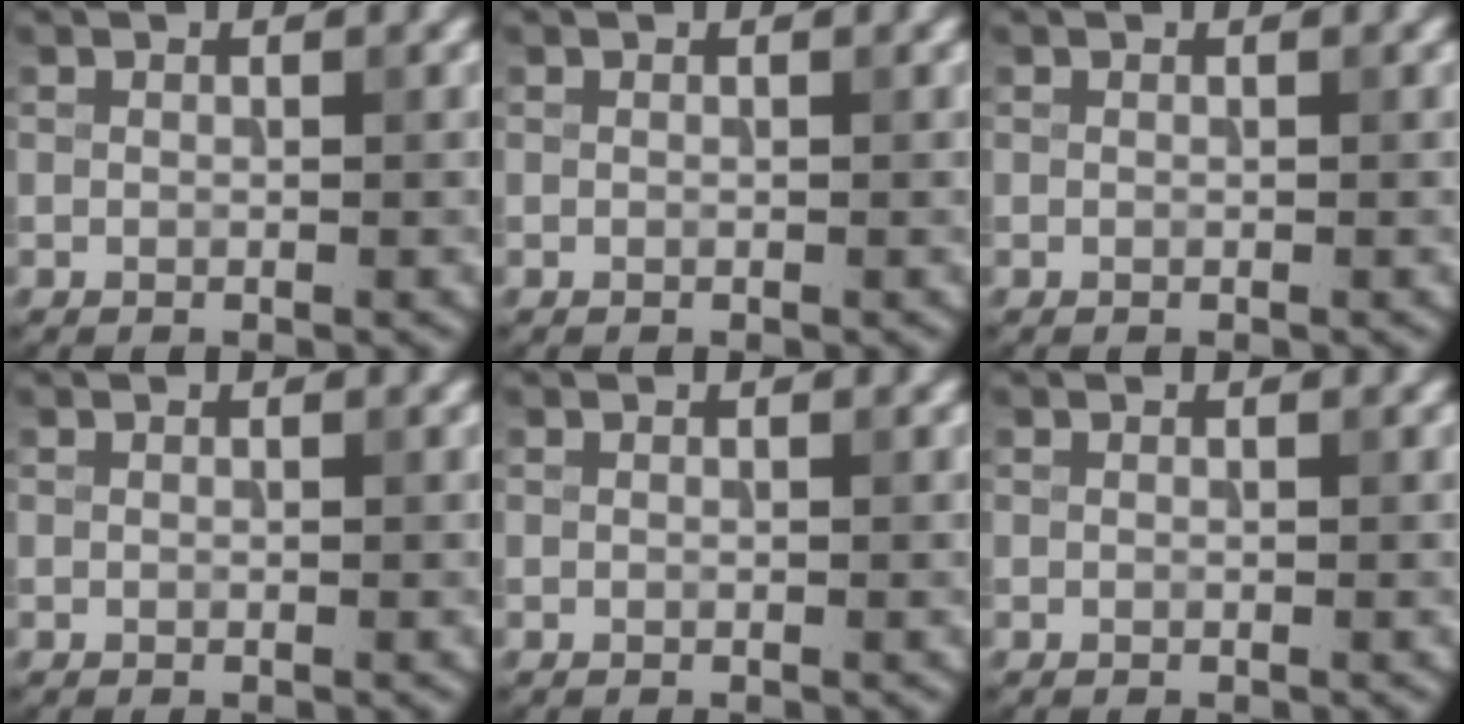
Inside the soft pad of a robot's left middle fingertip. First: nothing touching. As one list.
[{"total": 0.0}, {"total": 0.0}, {"total": 0.0}, {"total": 0.0}, {"total": 0.0}]